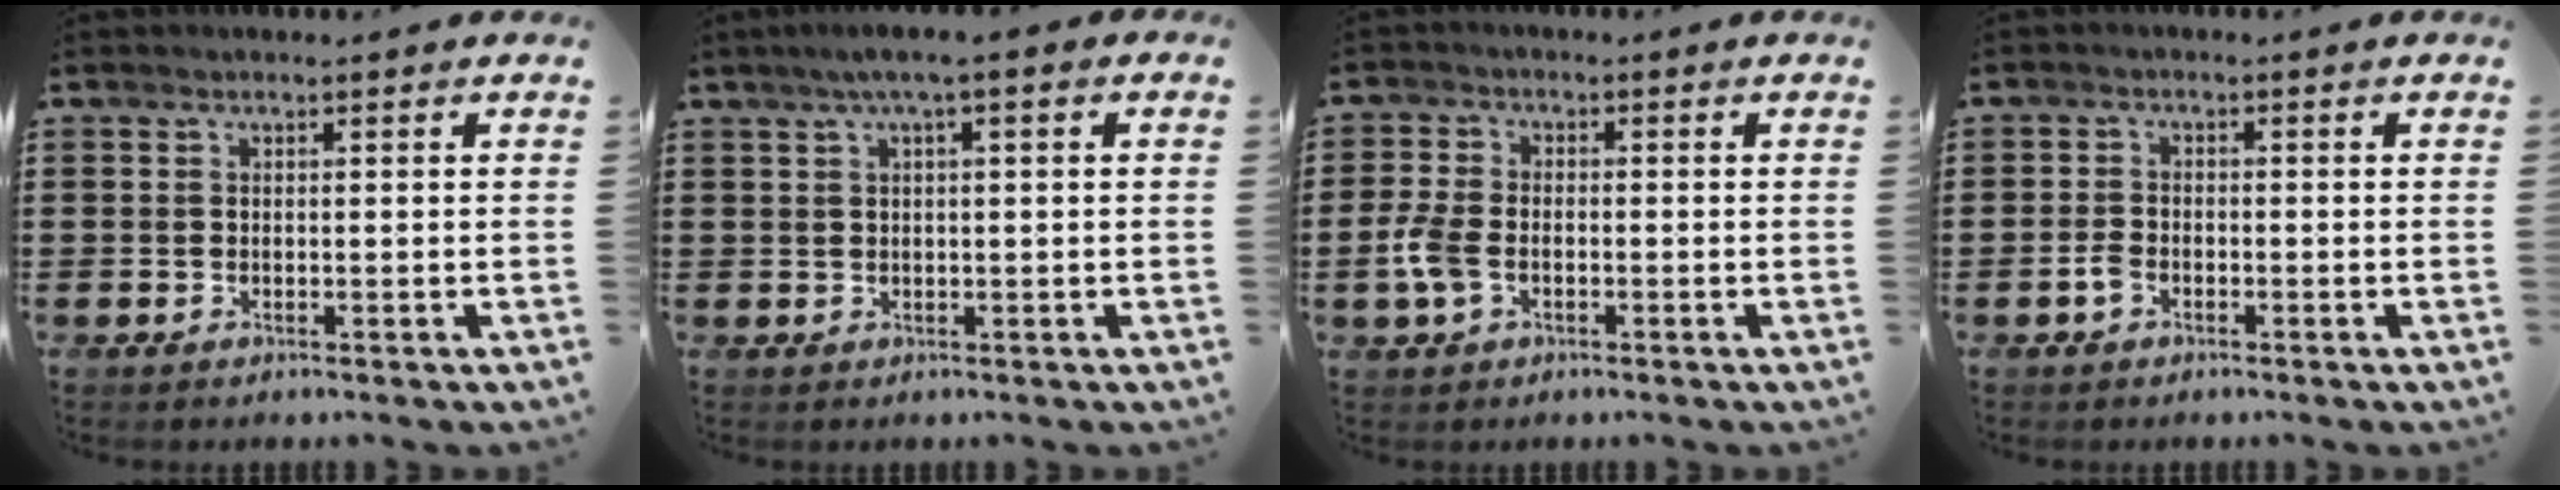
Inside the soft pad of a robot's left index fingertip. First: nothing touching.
{"total": 2.4, "force": [0.6, 0.1, 2.3], "torque": [-0.043, 0.001, 0.009]}
{"total": 4.9, "force": [-1.3, 2.9, 3.7], "torque": [-0.101, -0.005, -0.031]}
{"total": 1.9, "force": [-1.1, 1.1, 1.1], "torque": [-0.032, 0.000, -0.024]}